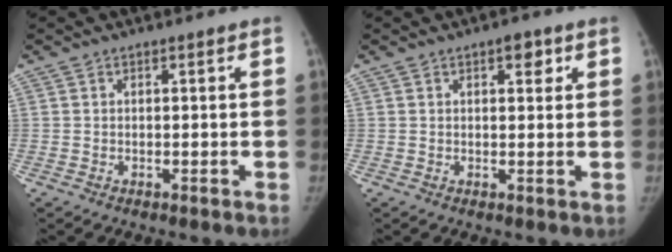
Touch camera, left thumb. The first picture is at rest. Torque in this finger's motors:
{"motor_torque": [0.29, 0.15, 0.60, -0.60, 0.10]}